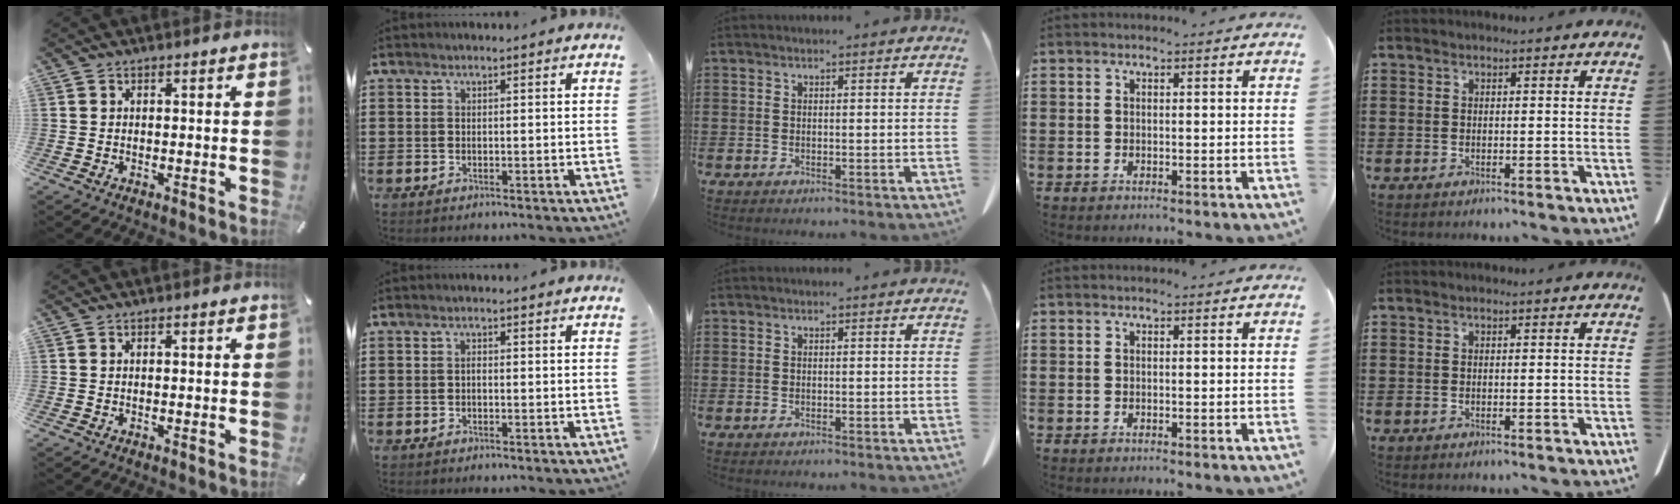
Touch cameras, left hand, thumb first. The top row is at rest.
{"index": {"total": 0.6, "force": [-0.3, 0.3, 0.5], "torque": [-0.012, -0.004, -0.004]}}